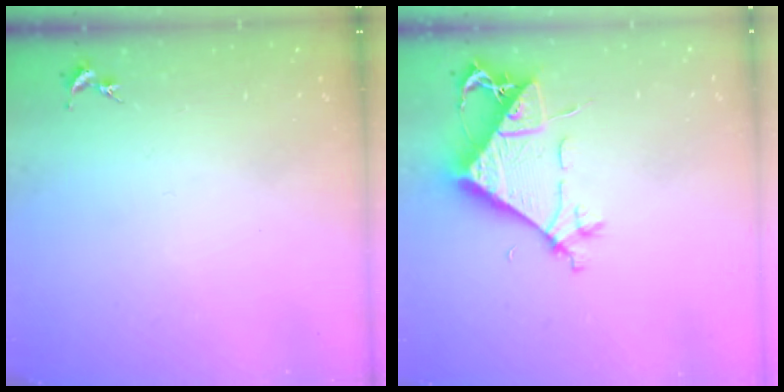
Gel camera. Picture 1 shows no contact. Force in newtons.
{"total": 7.6, "press": 7.5, "slide": 1.2}